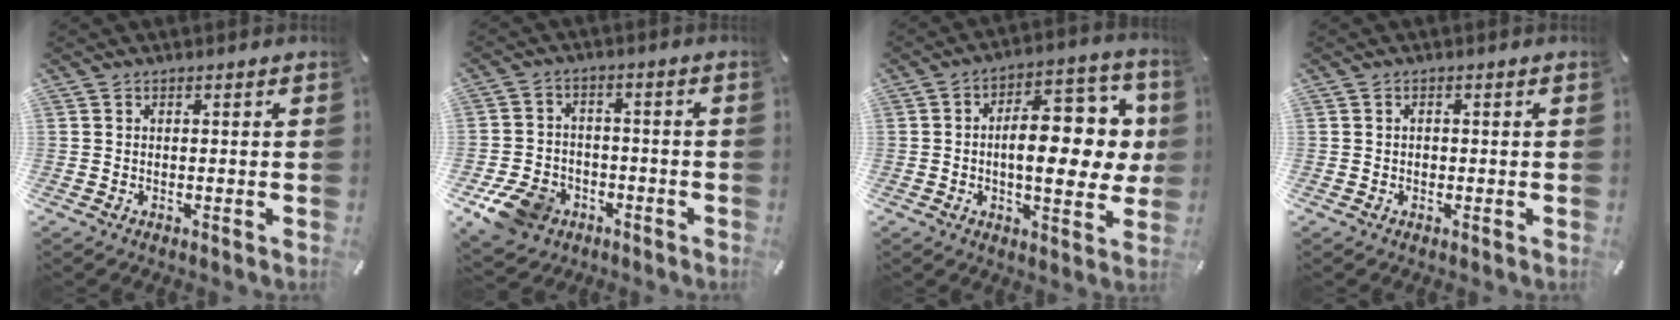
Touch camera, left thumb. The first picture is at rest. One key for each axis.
{"total": 10.0, "fx": -5.3, "fy": 7.4, "fz": 4.2, "tx": -0.087, "ty": 0.036, "tz": -0.096}
{"total": 17.2, "fx": 1.8, "fy": 8.6, "fz": 14.8, "tx": -0.192, "ty": -0.016, "tz": 0.030}
{"total": 1.0, "fx": -0.1, "fy": 0.7, "fz": 0.7, "tx": -0.015, "ty": 0.003, "tz": -0.004}